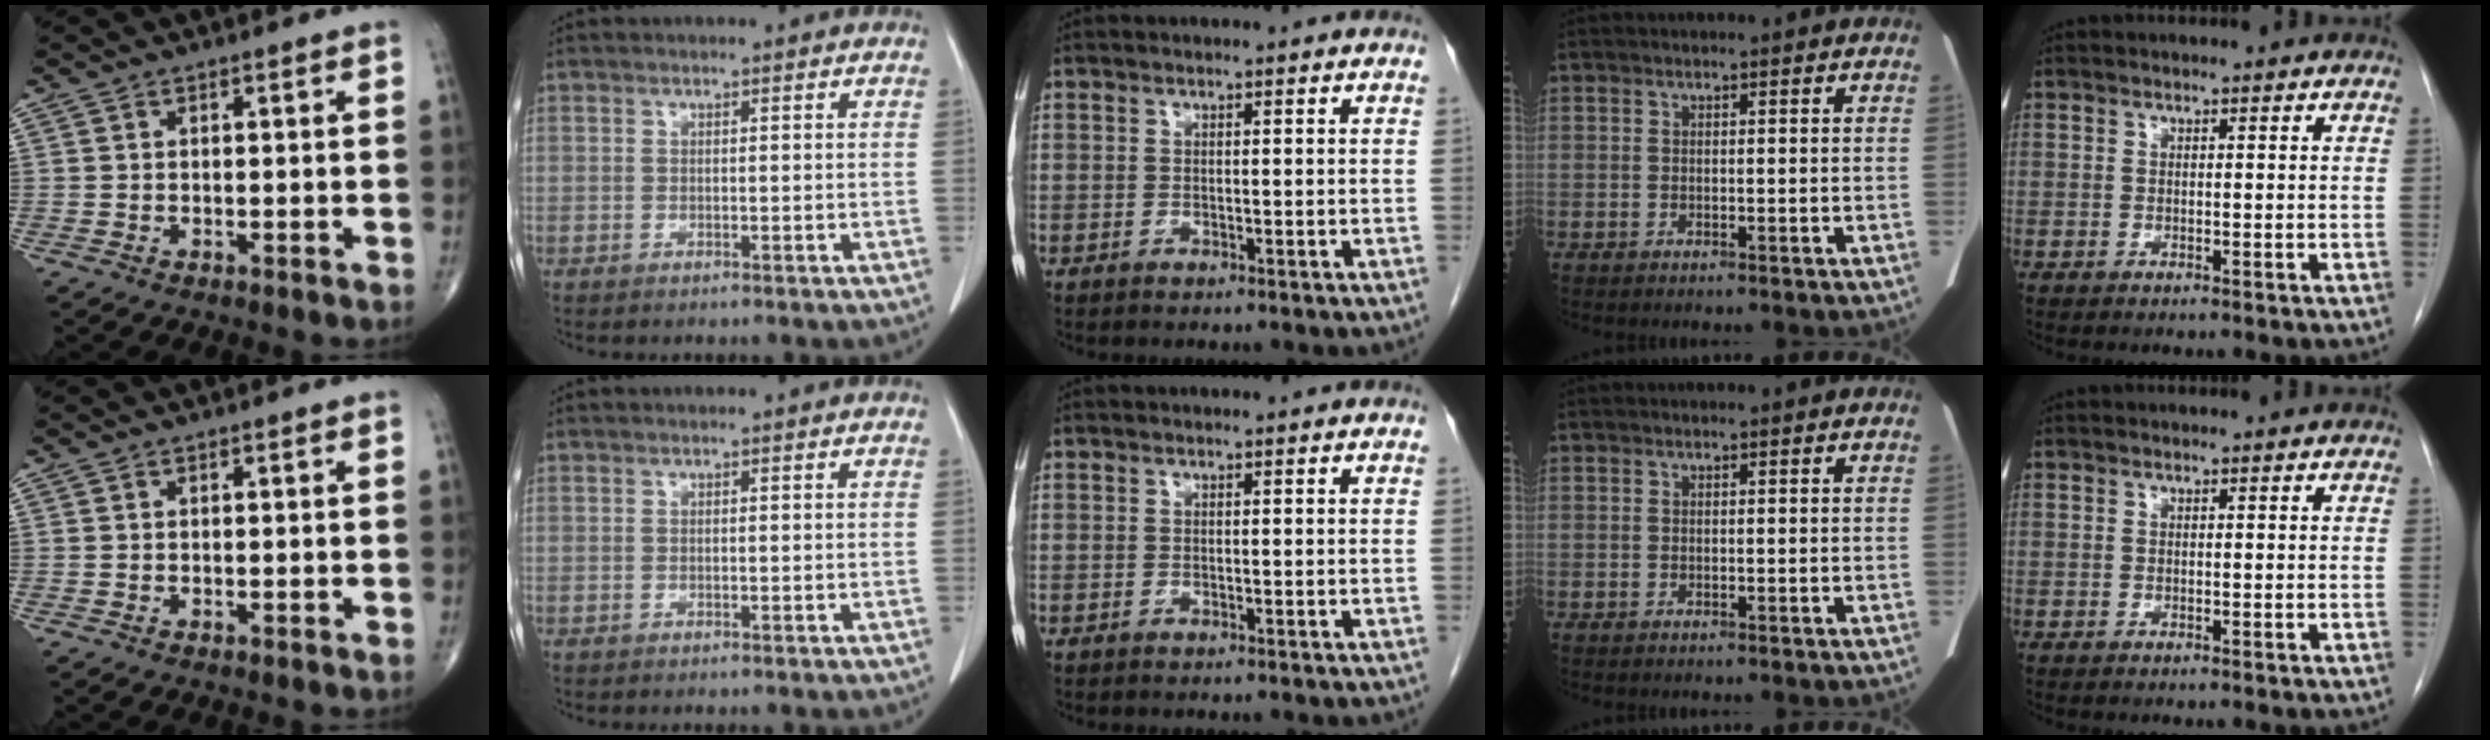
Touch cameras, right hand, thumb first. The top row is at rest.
{}